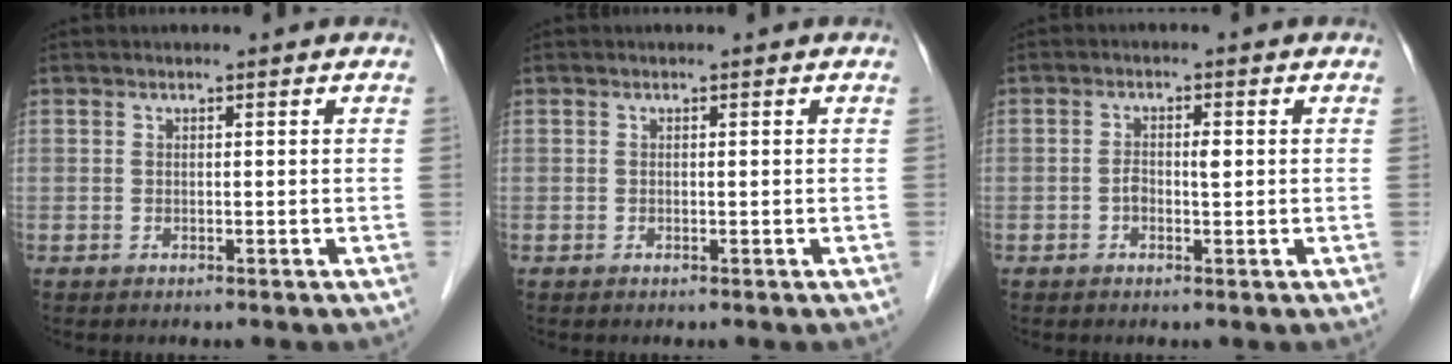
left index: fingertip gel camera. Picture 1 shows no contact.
{"total": 0.0}
{"total": 2.3, "force": [-0.2, 1.0, 2.1], "torque": [-0.035, 0.007, -0.002]}